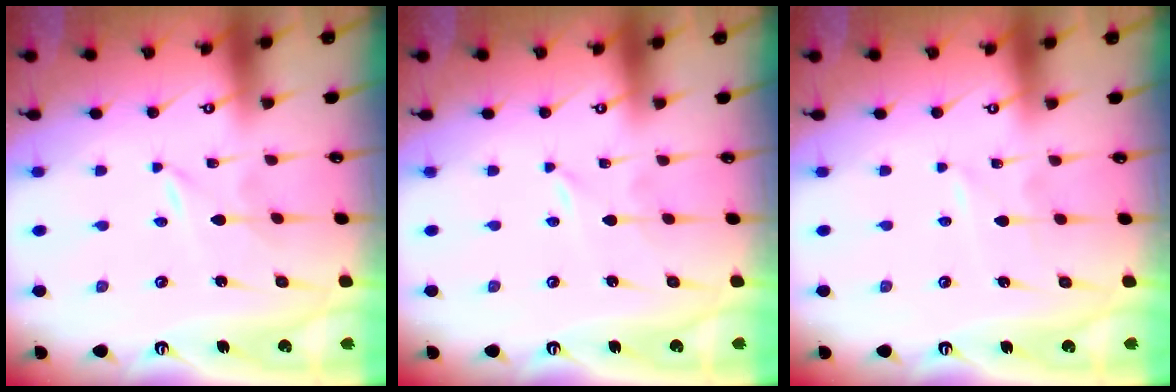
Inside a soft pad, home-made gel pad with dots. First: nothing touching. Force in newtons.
{"total": 0.0}
{"total": 0.8, "press": 0.8, "slide": 0.1}